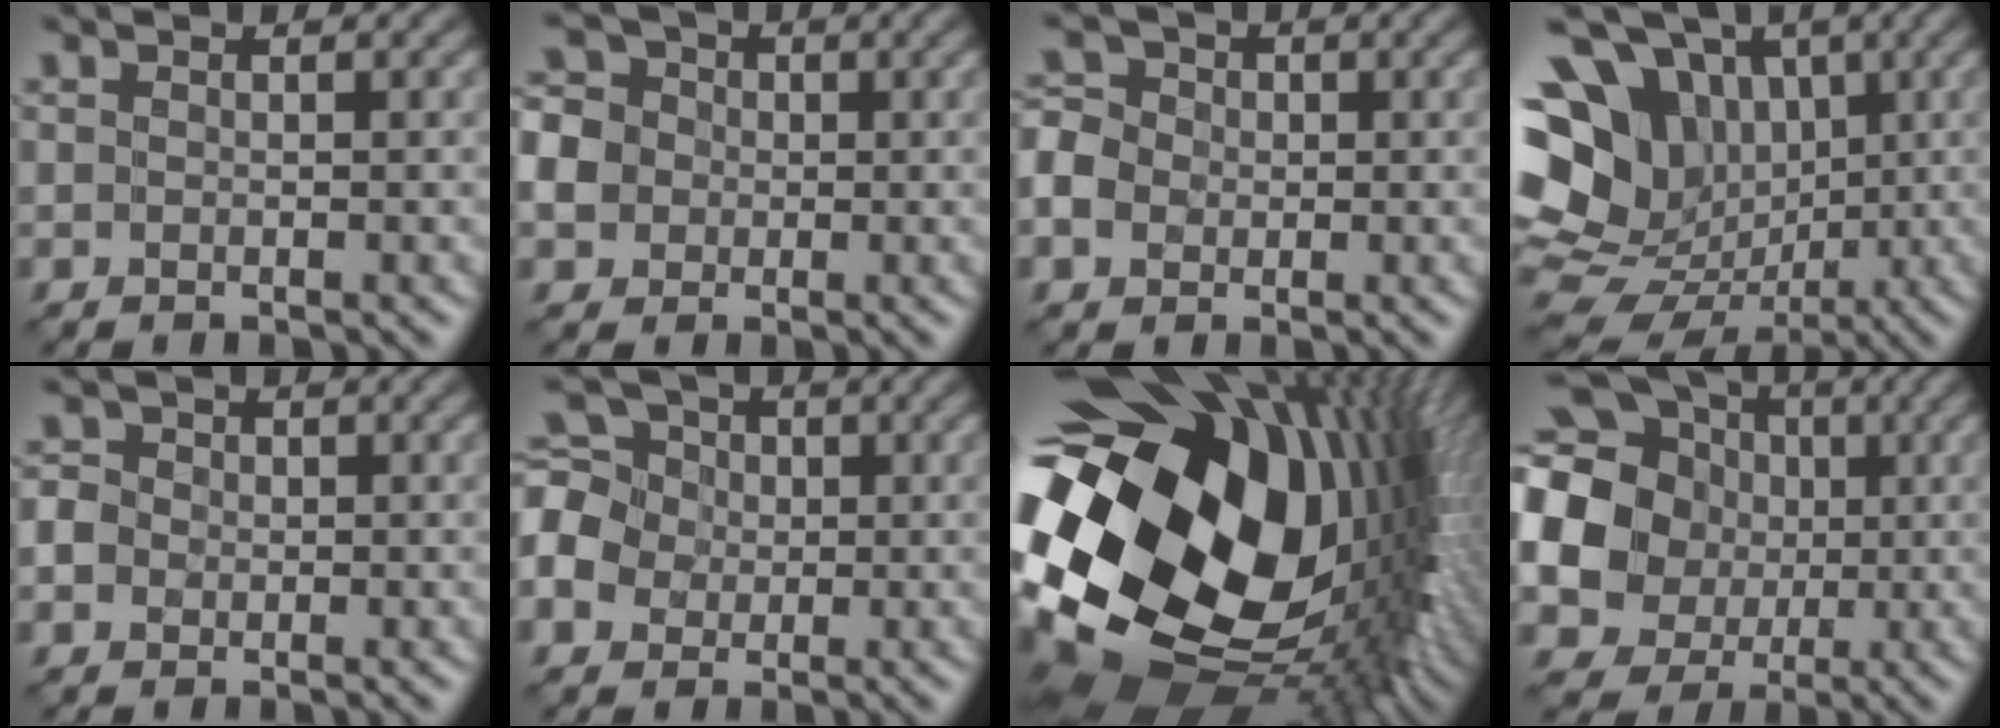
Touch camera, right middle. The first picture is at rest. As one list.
[{"total": 8.2, "force": [-1.3, 7.5, 3.1], "torque": [-0.075, 0.015, -0.061]}, {"total": 5.8, "force": [-1.3, 5.1, 2.4], "torque": [-0.060, 0.011, -0.048]}, {"total": 16.9, "force": [0.5, 14.5, 8.6], "torque": [-0.183, 0.027, -0.007]}, {"total": 4.2, "force": [-0.3, 3.9, 1.5], "torque": [-0.025, 0.026, -0.028]}, {"total": 7.1, "force": [-1.1, 6.4, 3.0], "torque": [-0.086, 0.018, -0.049]}, {"total": 21.2, "force": [0.6, 14.0, 15.9], "torque": [-0.311, -0.046, 0.026]}, {"total": 18.8, "force": [1.6, 17.5, 6.9], "torque": [-0.197, 0.022, -0.013]}]